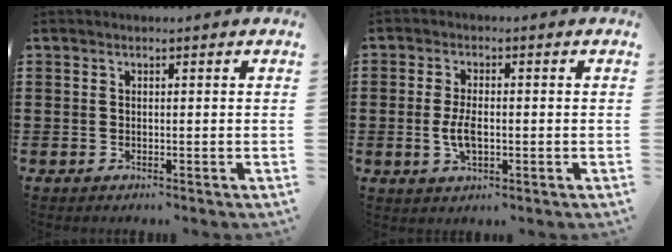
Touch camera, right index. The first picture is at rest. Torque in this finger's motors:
{"motor_torque": [2.14, 0.00, 0.15, 0.05]}